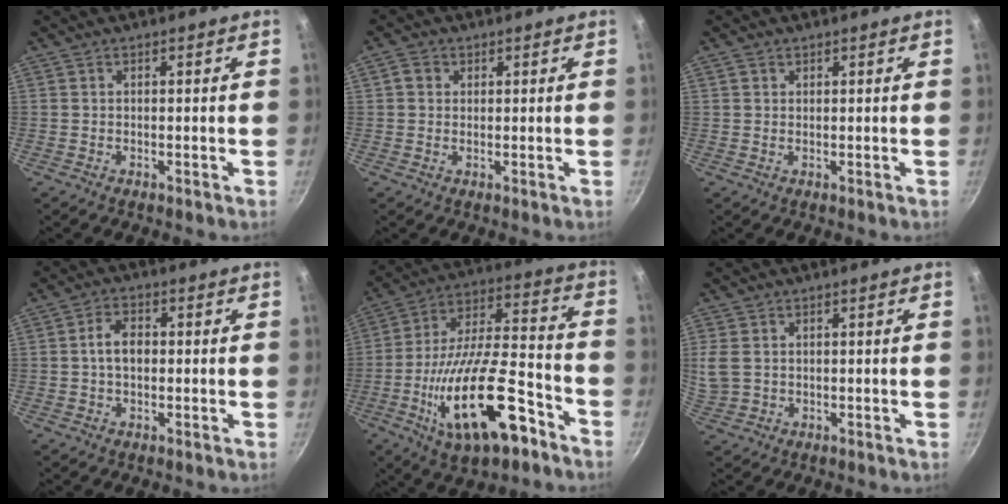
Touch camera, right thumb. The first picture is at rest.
{"total": 2.5, "force": [0.8, 2.1, 1.1], "torque": [-0.012, -0.002, 0.009]}
{"total": 1.1, "force": [0.6, 0.8, 0.4], "torque": [-0.004, -0.002, 0.010]}
{"total": 5.2, "force": [0.1, 3.4, 3.9], "torque": [-0.057, 0.015, -0.003]}
{"total": 23.6, "force": [-10.4, 9.5, 19.0], "torque": [-0.308, 0.046, -0.168]}
{"total": 5.4, "force": [1.0, 4.1, 3.3], "torque": [-0.072, -0.003, 0.027]}